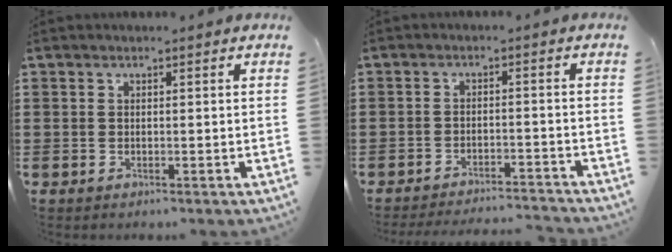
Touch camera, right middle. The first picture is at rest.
{"total": 3.4, "force": [-3.4, -0.1, 0.5], "torque": [-0.011, 0.000, -0.069]}